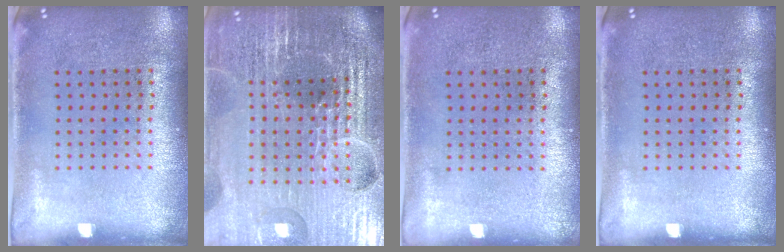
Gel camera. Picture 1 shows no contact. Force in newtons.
{"total": 6.7, "press": 5.9, "slide": 3.3}
{"total": 0.0}
{"total": 0.0}